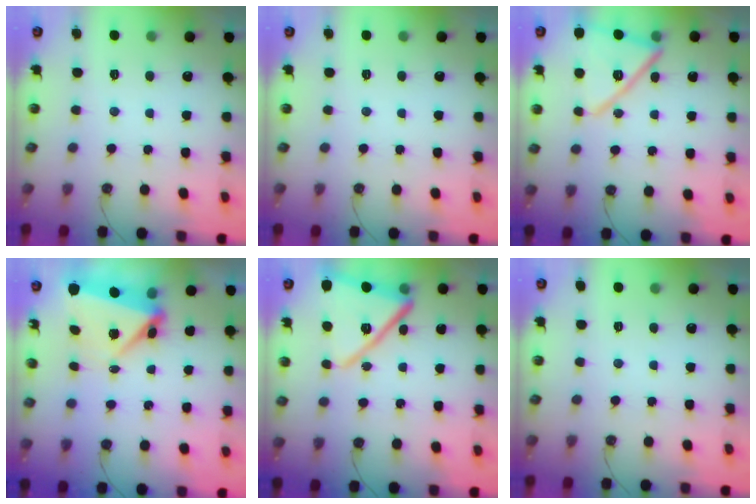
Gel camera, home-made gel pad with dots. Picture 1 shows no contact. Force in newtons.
{"total": 0.0}
{"total": 16.1, "press": 16.1, "slide": 0.9}
{"total": 6.5, "press": 6.3, "slide": 1.7}
{"total": 17.9, "press": 17.8, "slide": 1.4}
{"total": 0.0}